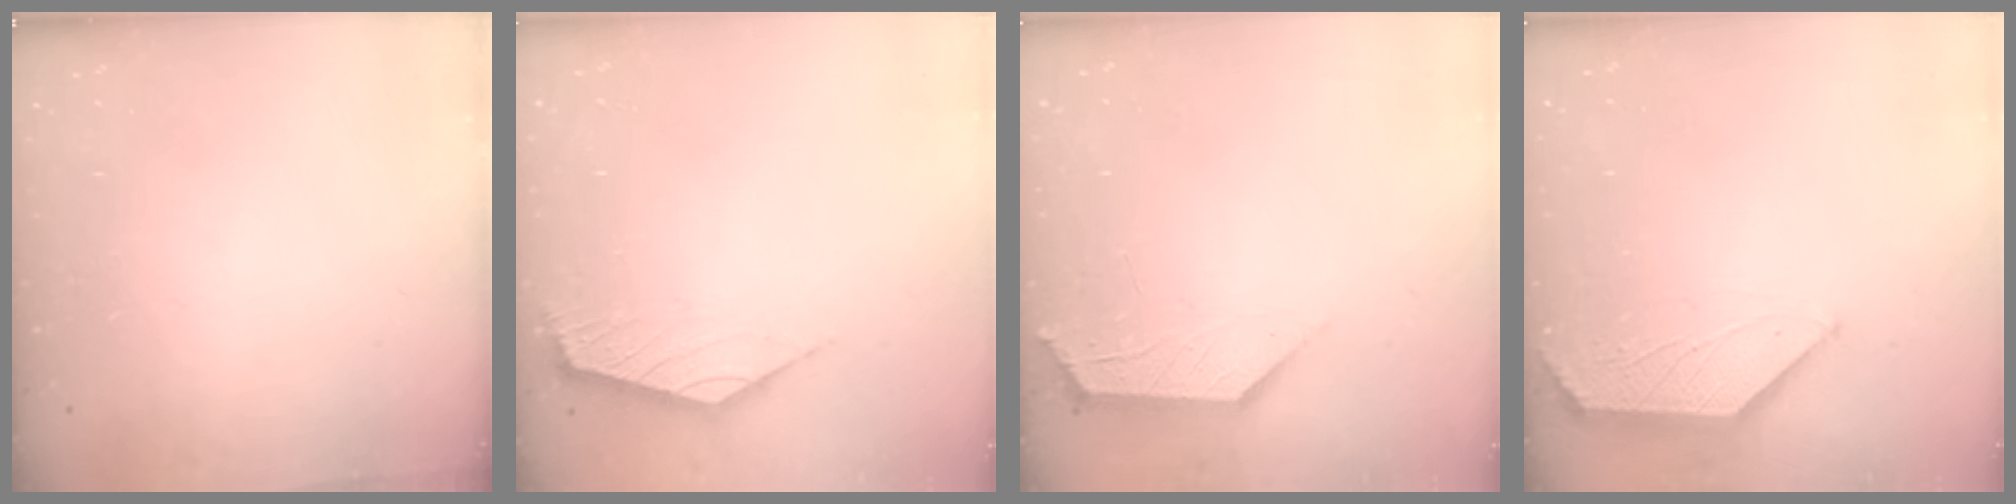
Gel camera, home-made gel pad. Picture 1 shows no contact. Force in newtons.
{"total": 2.3, "press": 2.3, "slide": 0.6}
{"total": 2.0, "press": 1.9, "slide": 0.4}
{"total": 1.3, "press": 1.3, "slide": 0.3}